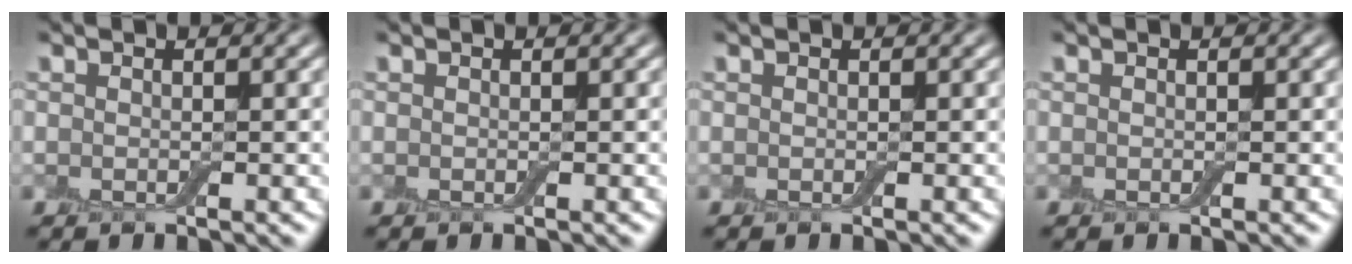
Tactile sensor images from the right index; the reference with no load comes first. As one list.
[{"total": 0.0}, {"total": 0.0}, {"total": 0.0}]